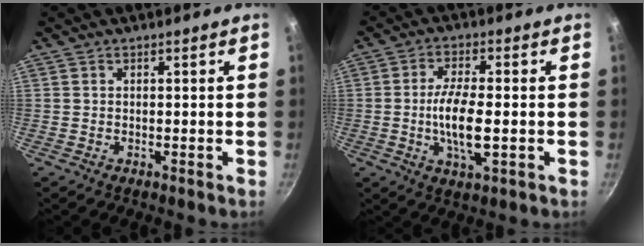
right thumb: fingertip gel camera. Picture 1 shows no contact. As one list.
[{"total": 9.0, "force": [-1.2, 2.9, 8.4], "torque": [-0.167, 0.001, -0.026]}]